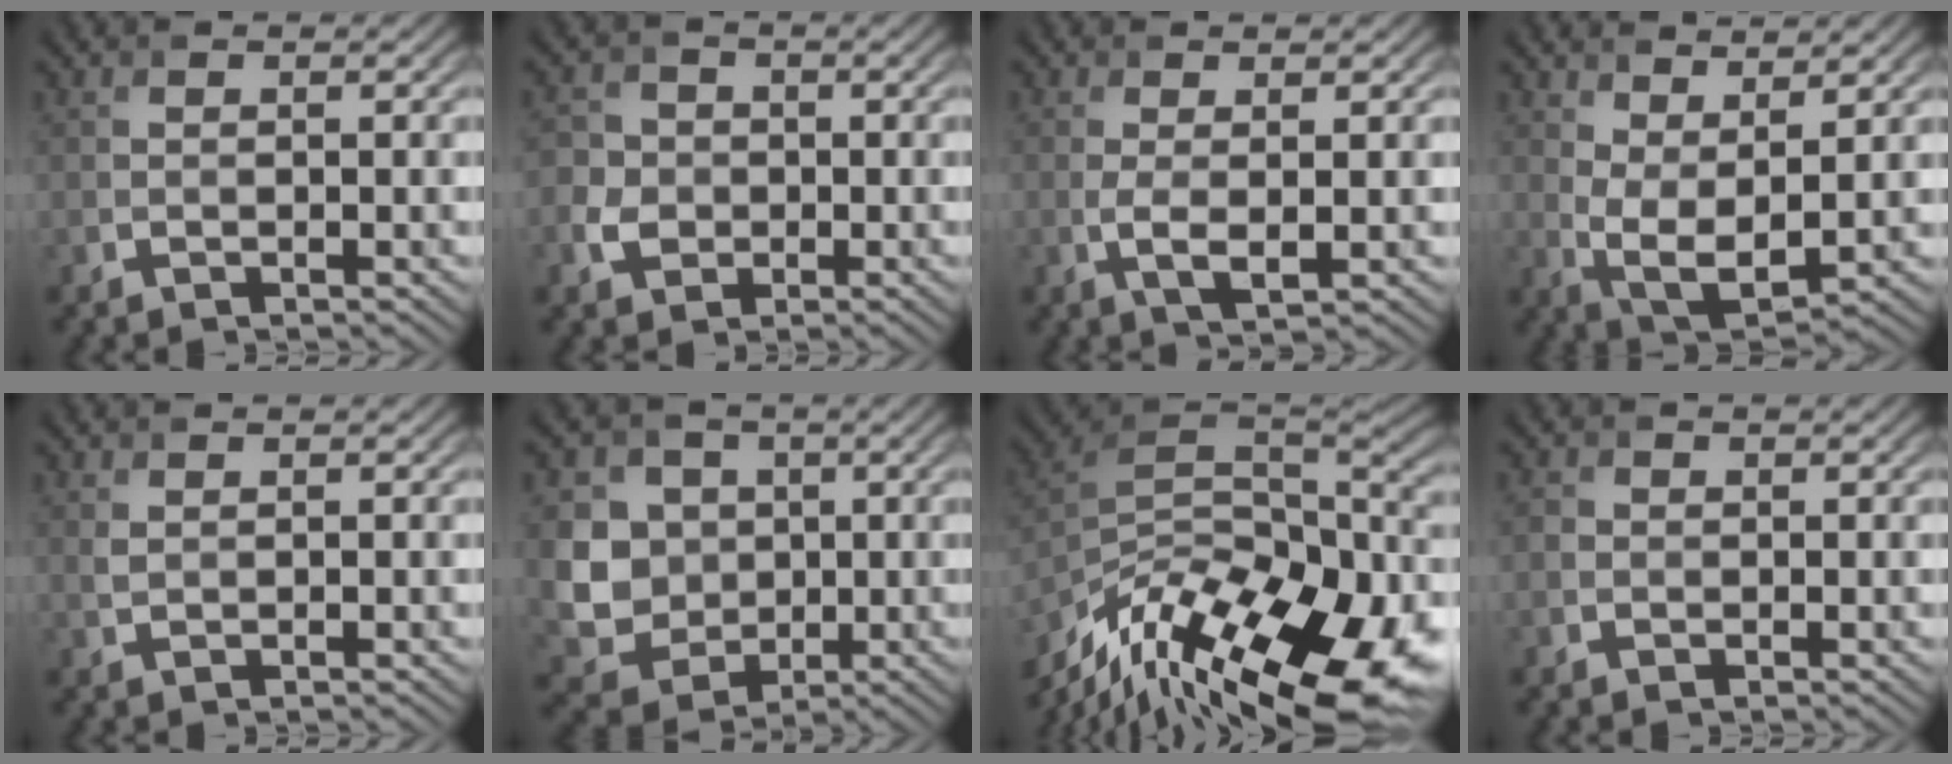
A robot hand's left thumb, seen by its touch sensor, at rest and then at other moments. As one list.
[{"total": 3.4, "force": [-0.8, 3.0, 1.2], "torque": [-0.022, -0.004, -0.019]}, {"total": 2.4, "force": [0.2, 0.6, 2.3], "torque": [-0.052, -0.004, 0.006]}, {"total": 6.2, "force": [2.8, 2.6, 4.8], "torque": [-0.108, -0.003, 0.055]}, {"total": 0.8, "force": [0.5, 0.4, 0.5], "torque": [-0.019, 0.000, 0.013]}, {"total": 8.3, "force": [0.7, 7.6, 3.4], "torque": [-0.099, -0.015, 0.003]}, {"total": 19.2, "force": [-12.7, 7.3, 12.4], "torque": [-0.271, -0.017, -0.200]}, {"total": 1.1, "force": [-0.2, 1.1, 0.3], "torque": [-0.006, -0.005, -0.008]}]